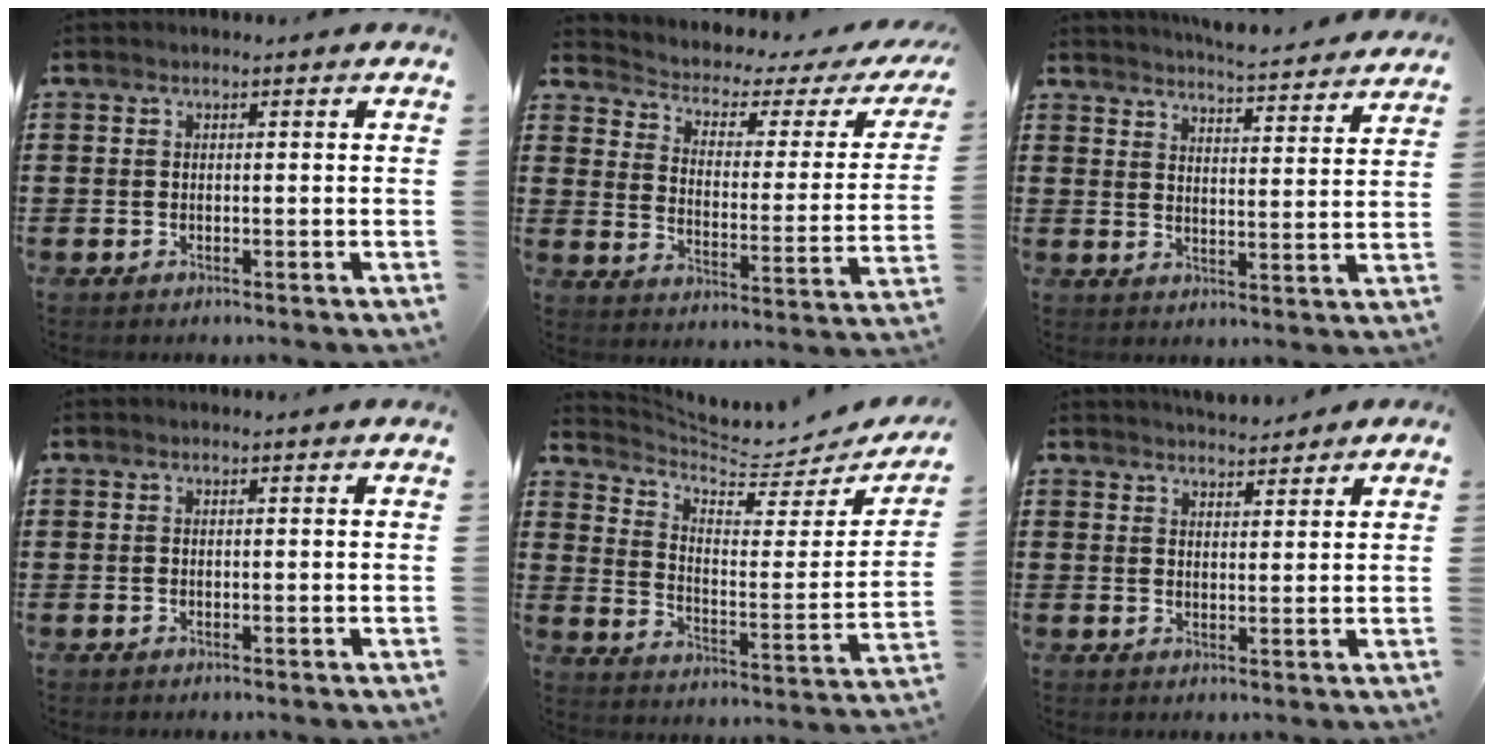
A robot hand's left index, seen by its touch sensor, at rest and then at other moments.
{"total": 2.5, "force": [1.5, 1.3, 1.6], "torque": [-0.045, -0.018, 0.015]}
{"total": 4.8, "force": [4.7, -0.5, 0.7], "torque": [-0.026, -0.038, 0.078]}
{"total": 0.0}
{"total": 5.8, "force": [5.4, 1.0, 1.8], "torque": [-0.058, -0.050, 0.088]}
{"total": 3.0, "force": [3.0, 0.6, 0.4], "torque": [-0.014, -0.003, 0.056]}